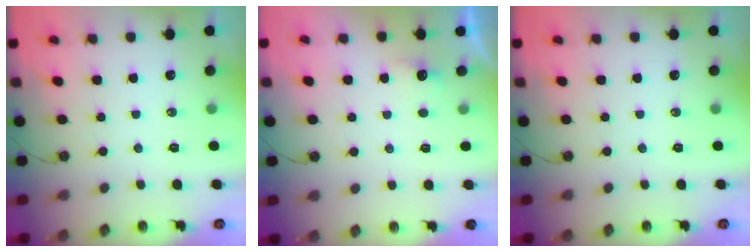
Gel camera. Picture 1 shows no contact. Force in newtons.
{"total": 3.9, "press": 3.8, "slide": 0.8}
{"total": 0.0}